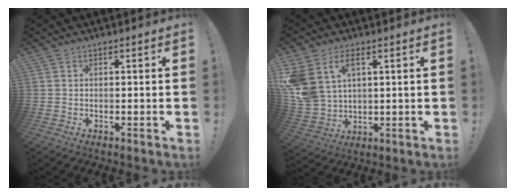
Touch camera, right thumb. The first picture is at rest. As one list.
[{"total": 10.9, "force": [5.0, 7.2, 6.6], "torque": [-0.150, -0.022, 0.098]}]